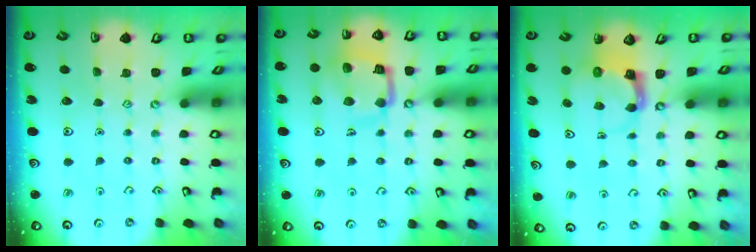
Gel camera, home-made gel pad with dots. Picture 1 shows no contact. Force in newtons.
{"total": 13.1, "press": 13.0, "slide": 1.5}
{"total": 4.0, "press": 4.0, "slide": 0.6}